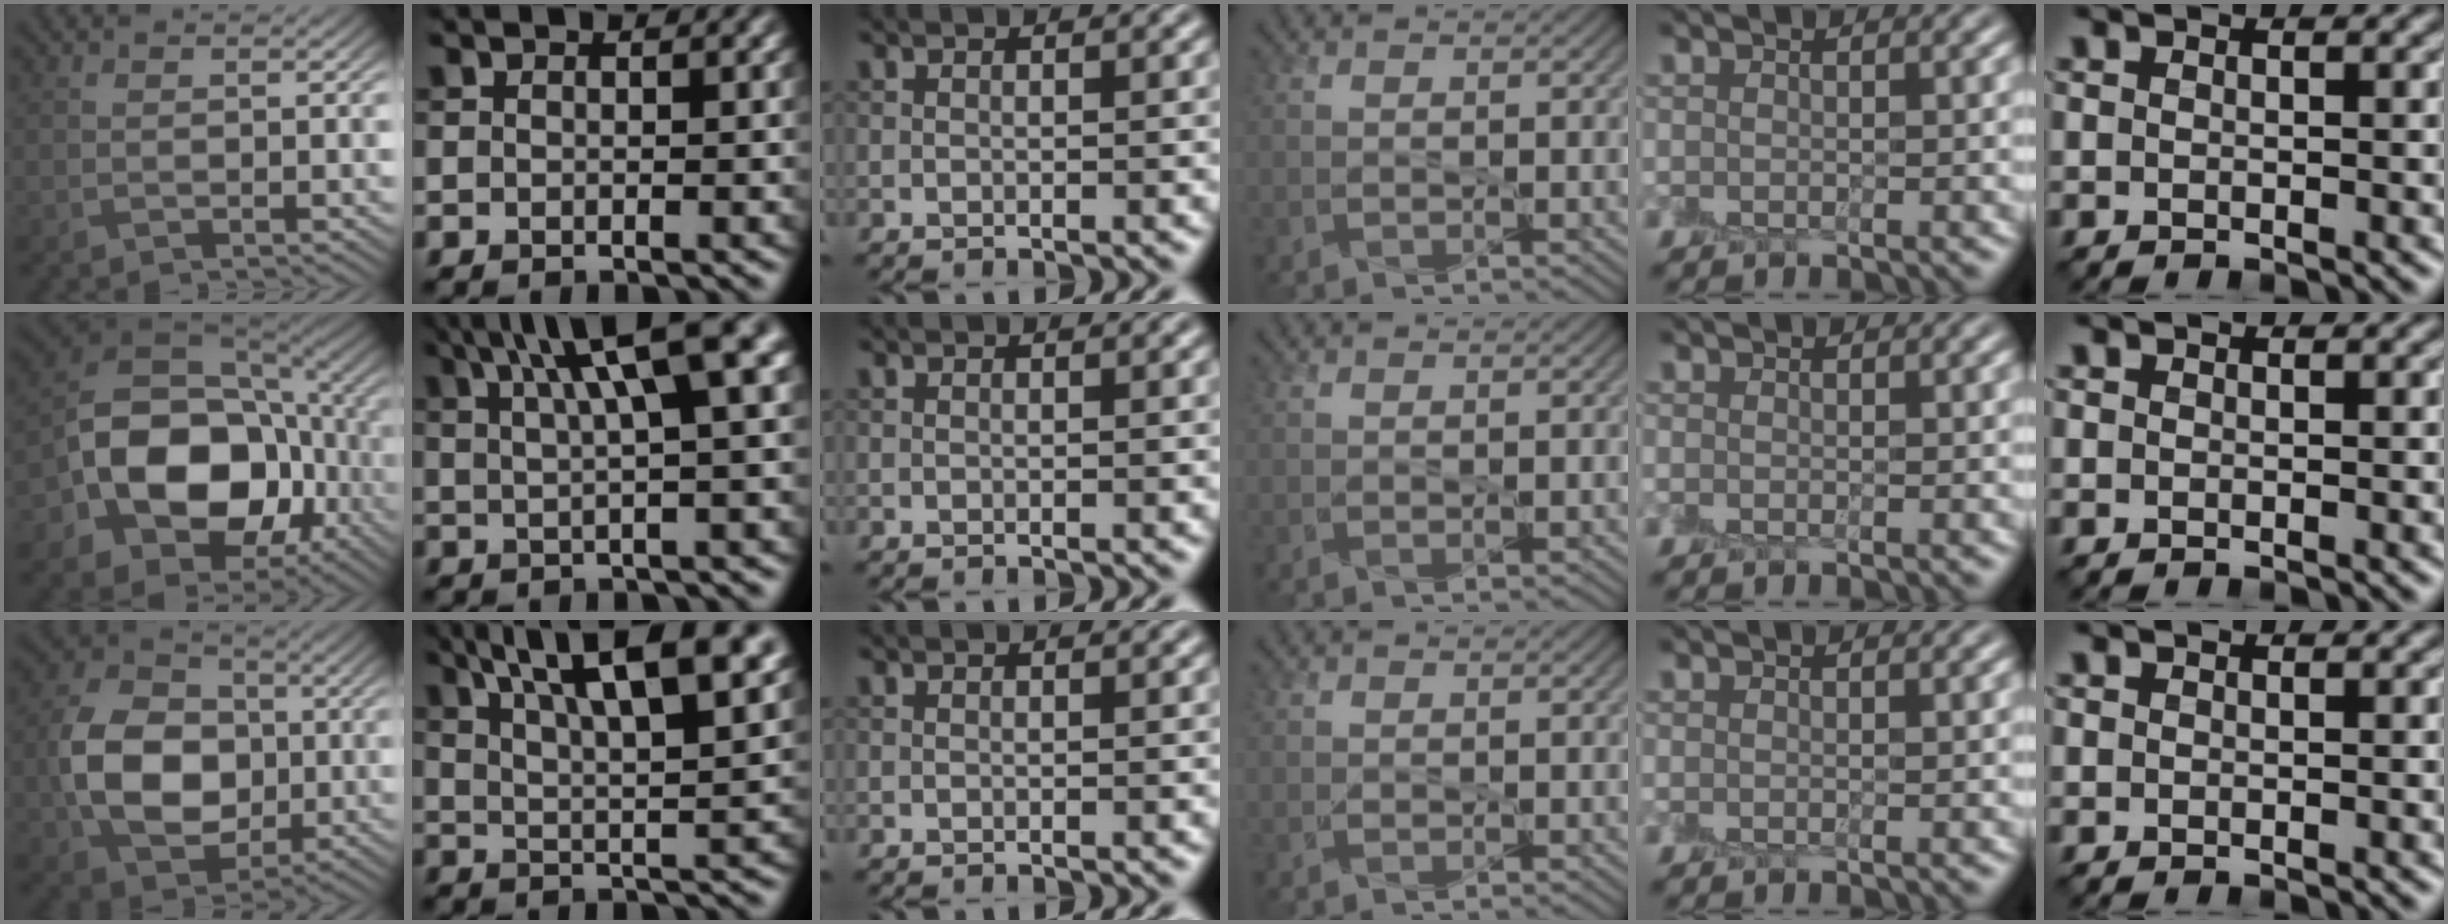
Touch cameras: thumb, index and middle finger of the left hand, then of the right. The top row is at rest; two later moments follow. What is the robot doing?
{"motion": "peel", "object": "envelope seal"}